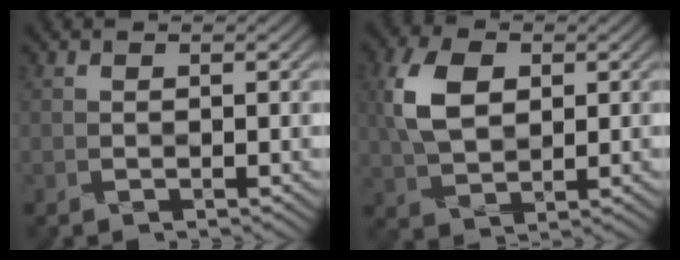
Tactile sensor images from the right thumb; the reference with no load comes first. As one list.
[{"total": 8.0, "force": [1.5, 5.2, 6.0], "torque": [-0.143, 0.011, 0.024]}]